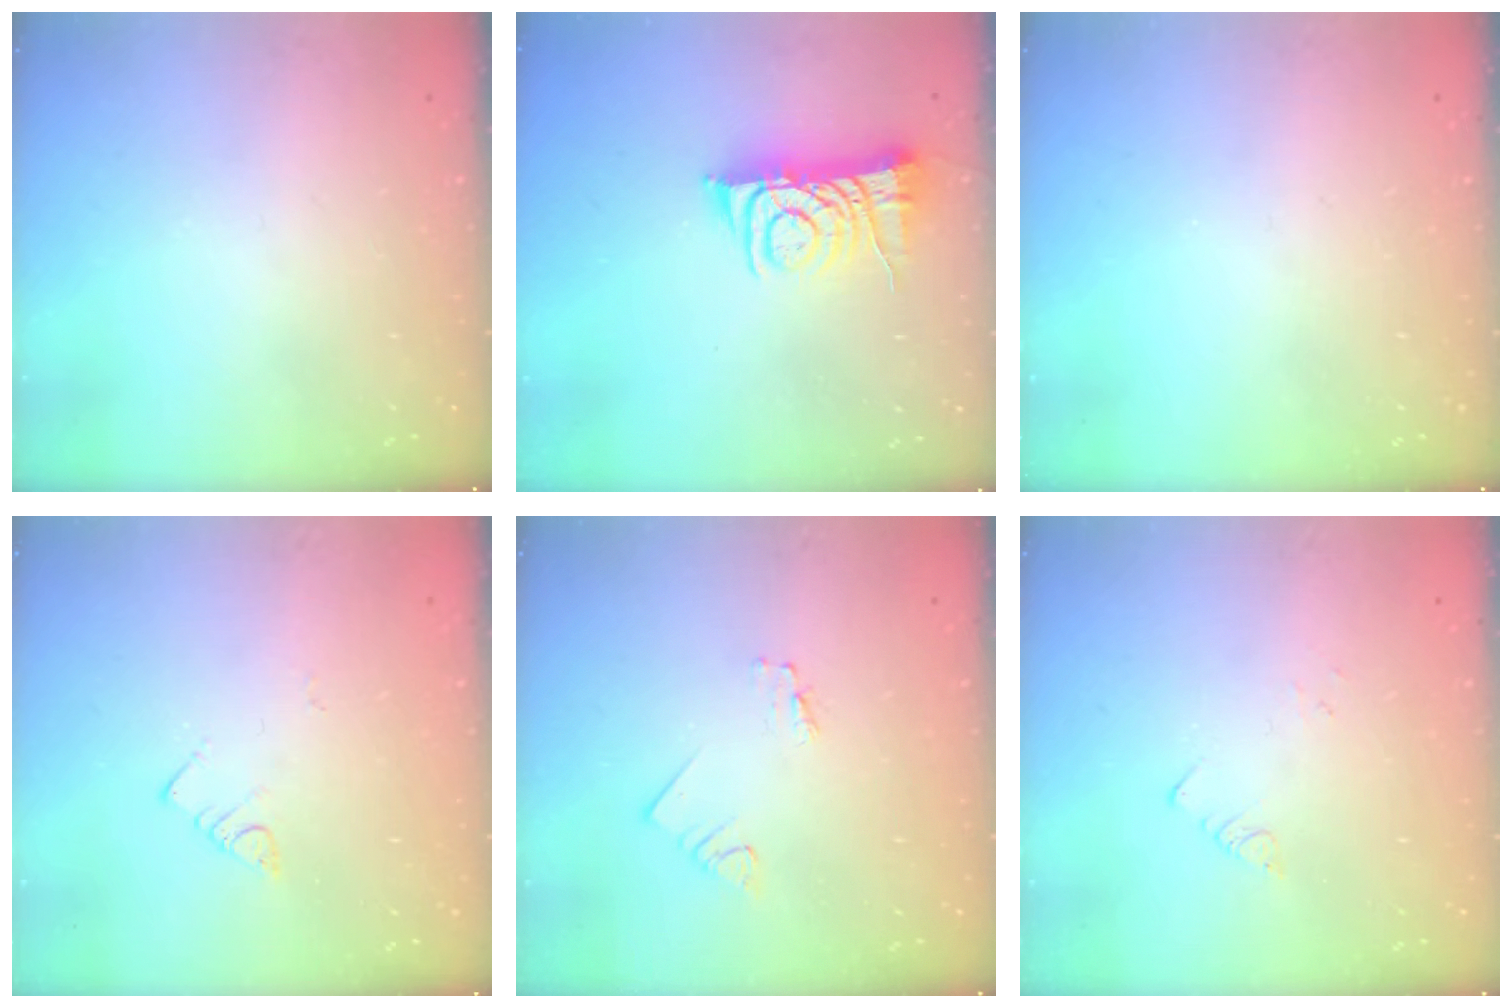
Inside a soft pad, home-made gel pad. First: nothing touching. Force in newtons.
{"total": 8.6, "press": 8.5, "slide": 1.0}
{"total": 0.0}
{"total": 2.7, "press": 2.6, "slide": 0.5}
{"total": 1.2, "press": 1.2, "slide": 0.1}
{"total": 1.3, "press": 1.2, "slide": 0.1}